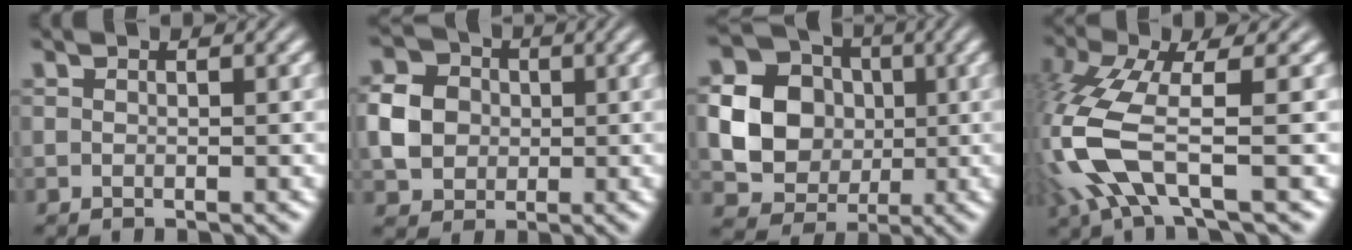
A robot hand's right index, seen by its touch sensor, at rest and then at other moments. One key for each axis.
{"total": 4.6, "fx": 0.6, "fy": 3.8, "fz": 2.6, "tx": -0.048, "ty": -0.014, "tz": 0.018}
{"total": 18.7, "fx": 1.9, "fy": 17.0, "fz": 7.7, "tx": -0.184, "ty": -0.047, "tz": 0.027}
{"total": 5.8, "fx": -0.5, "fy": 1.8, "fz": 5.5, "tx": -0.153, "ty": -0.023, "tz": 0.004}